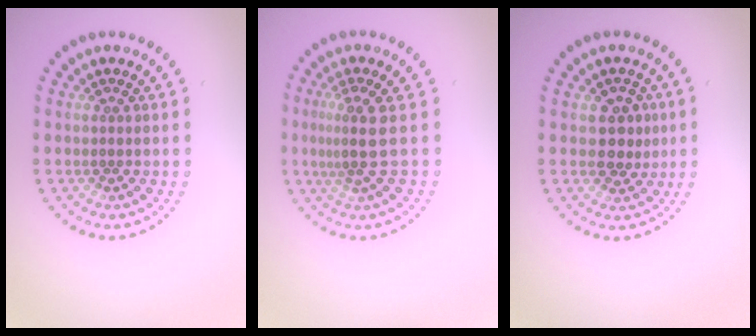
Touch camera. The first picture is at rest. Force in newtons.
{"total": 3.0, "press": 2.1, "slide": 2.1}
{"total": 2.7, "press": 2.5, "slide": 0.9}